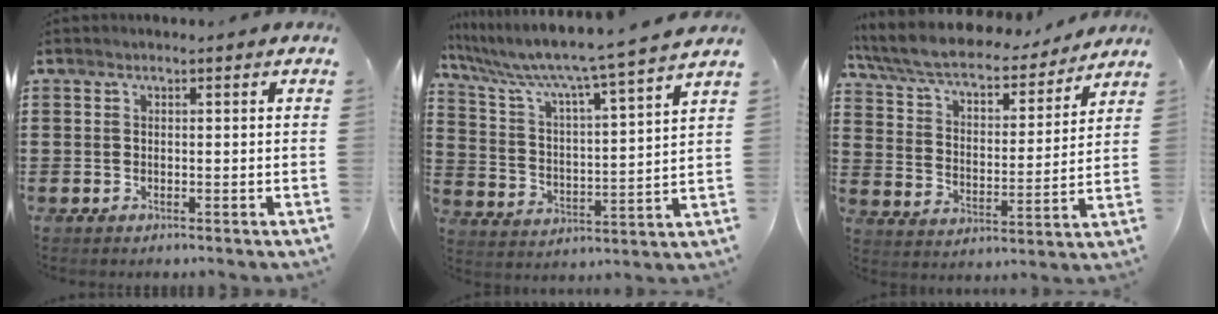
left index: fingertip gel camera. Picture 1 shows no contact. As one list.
[{"total": 6.9, "force": [6.0, -0.6, 3.3], "torque": [-0.093, -0.053, 0.091]}, {"total": 7.5, "force": [6.5, 1.5, 3.4], "torque": [-0.094, -0.040, 0.109]}]